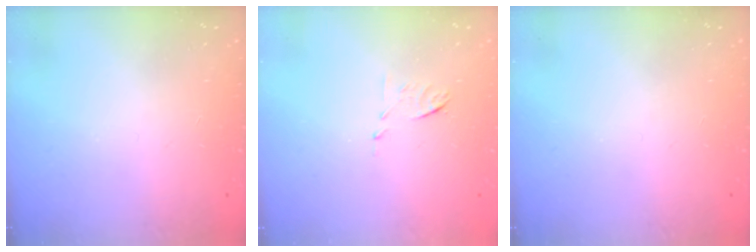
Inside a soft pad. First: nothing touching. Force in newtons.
{"total": 5.9, "press": 5.9, "slide": 0.5}
{"total": 0.0}